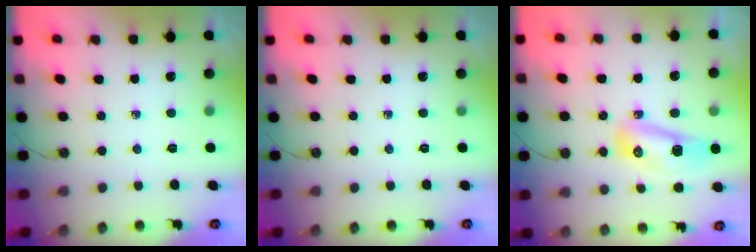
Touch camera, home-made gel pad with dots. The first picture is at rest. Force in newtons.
{"total": 0.0}
{"total": 17.7, "press": 13.1, "slide": 12.0}